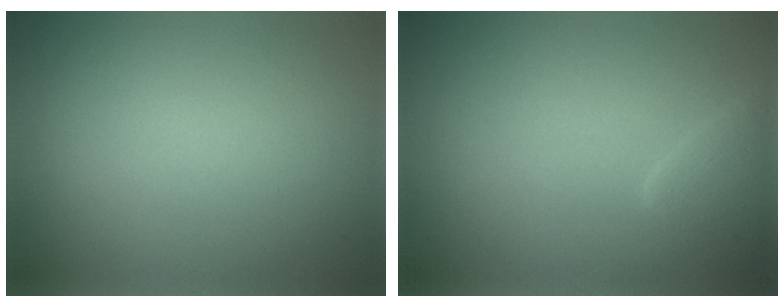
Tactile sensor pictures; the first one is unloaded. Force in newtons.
{"total": 2.7, "press": 2.7, "slide": 0.2}